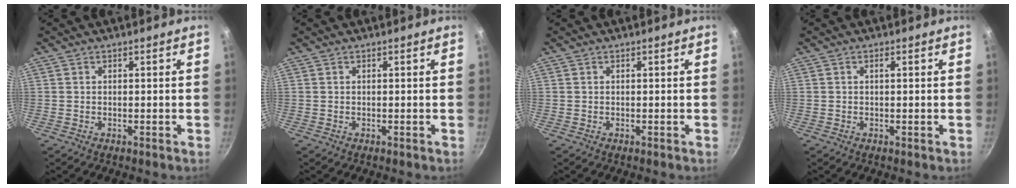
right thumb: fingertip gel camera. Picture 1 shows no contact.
{"total": 0.0}
{"total": 0.0}
{"total": 0.8, "force": [0.2, 0.2, 0.7], "torque": [-0.014, 0.001, 0.003]}